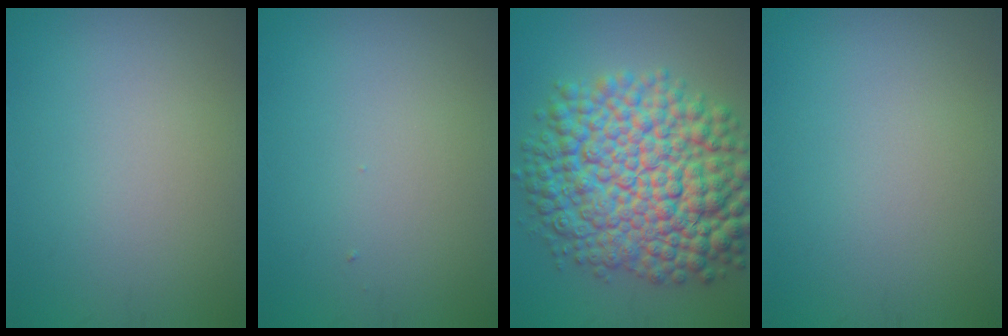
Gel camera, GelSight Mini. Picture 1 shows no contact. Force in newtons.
{"total": 0.0}
{"total": 14.3, "press": 14.3, "slide": 0.3}
{"total": 0.0}